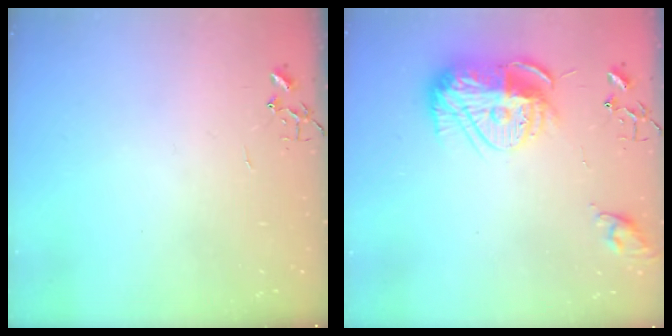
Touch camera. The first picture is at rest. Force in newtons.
{"total": 15.7, "press": 15.7, "slide": 1.4}